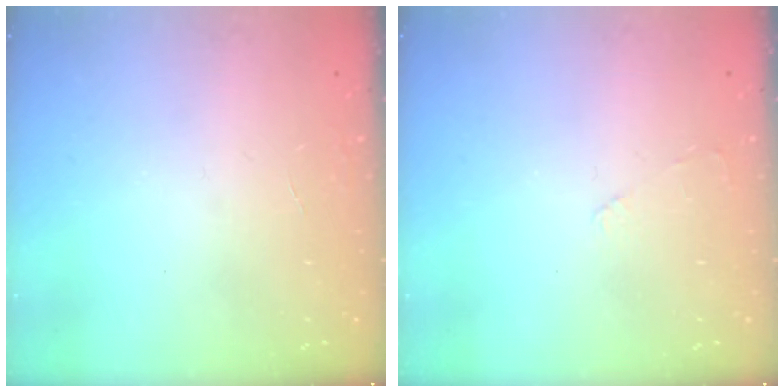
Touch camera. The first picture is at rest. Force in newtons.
{"total": 2.4, "press": 2.4, "slide": 0.4}